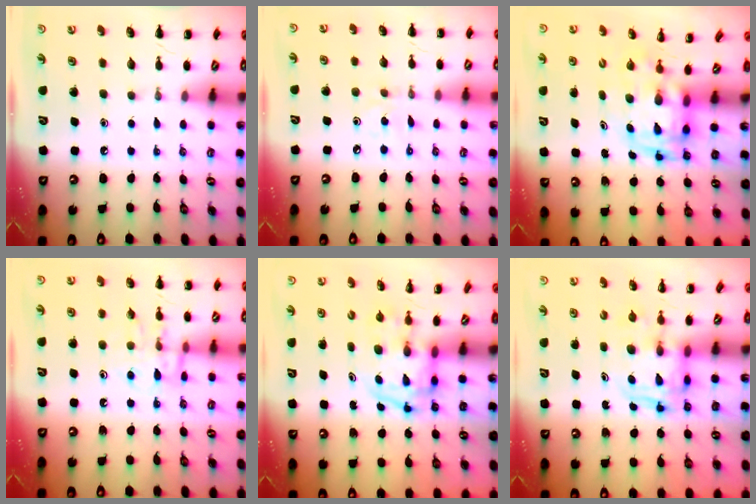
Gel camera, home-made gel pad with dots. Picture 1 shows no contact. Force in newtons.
{"total": 2.4, "press": 2.2, "slide": 0.8}
{"total": 3.1, "press": 3.0, "slide": 0.7}
{"total": 12.2, "press": 12.1, "slide": 0.9}
{"total": 3.9, "press": 3.8, "slide": 0.6}
{"total": 2.7, "press": 2.7, "slide": 0.2}